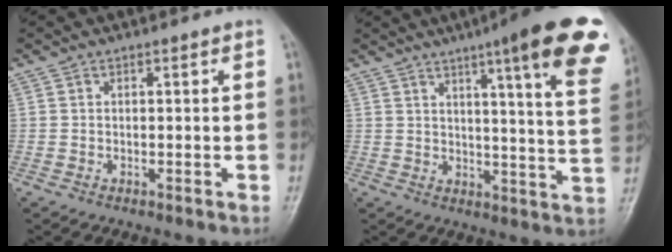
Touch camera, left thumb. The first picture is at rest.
{"total": 21.1, "force": [12.0, 3.1, 17.0], "torque": [-0.201, -0.043, 0.141]}